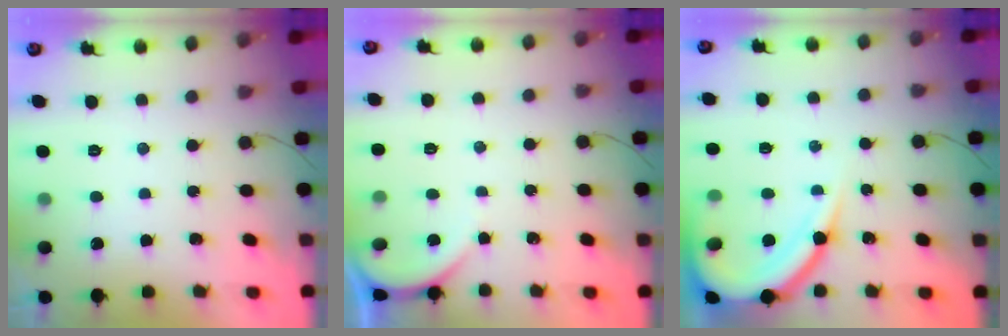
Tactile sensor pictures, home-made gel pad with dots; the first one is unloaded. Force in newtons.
{"total": 2.8, "press": 2.8, "slide": 0.3}
{"total": 12.2, "press": 12.2, "slide": 1.0}